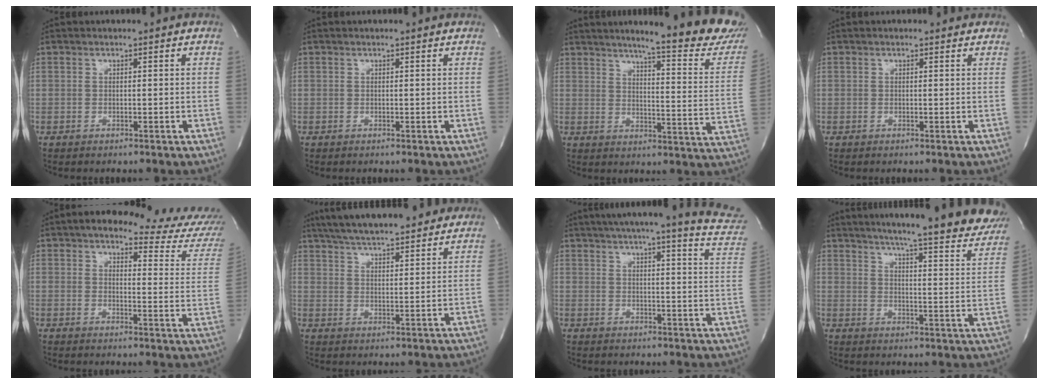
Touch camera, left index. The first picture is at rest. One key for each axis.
{"total": 0.0}
{"total": 20.8, "fx": 17.8, "fy": 1.2, "fz": 10.8, "tx": -0.142, "ty": -0.077, "tz": 0.206}
{"total": 1.1, "fx": 0.8, "fy": 0.6, "fz": 0.4, "tx": -0.010, "ty": 0.003, "tz": 0.002}
{"total": 16.0, "fx": 14.7, "fy": 1.5, "fz": 6.2, "tx": -0.067, "ty": -0.060, "tz": 0.158}
{"total": 20.3, "fx": 17.5, "fy": 3.6, "fz": 9.5, "tx": -0.159, "ty": 0.033, "tz": 0.245}
{"total": 18.9, "fx": 16.3, "fy": 0.6, "fz": 9.5, "tx": -0.123, "ty": -0.041, "tz": 0.182}
{"total": 28.1, "fx": 23.5, "fy": 3.3, "fz": 15.1, "tx": -0.200, "ty": -0.057, "tz": 0.278}